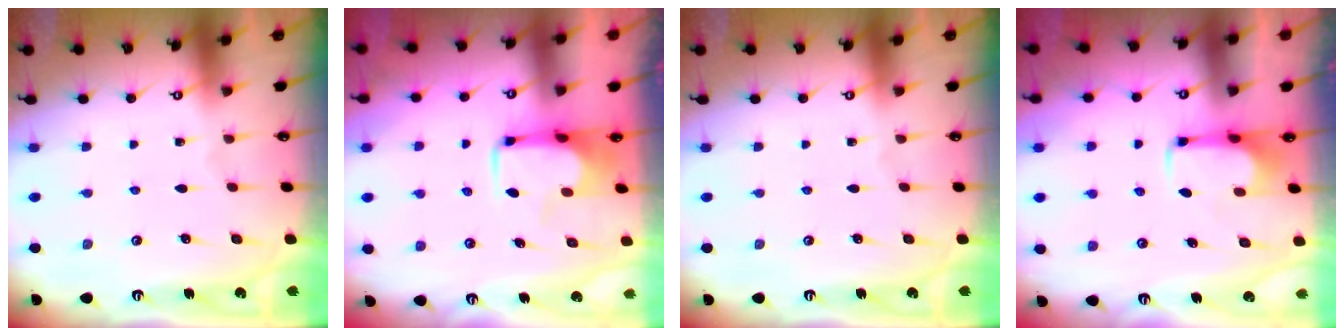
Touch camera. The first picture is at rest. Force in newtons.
{"total": 2.2, "press": 2.1, "slide": 0.8}
{"total": 0.0}
{"total": 1.9, "press": 1.9, "slide": 0.3}